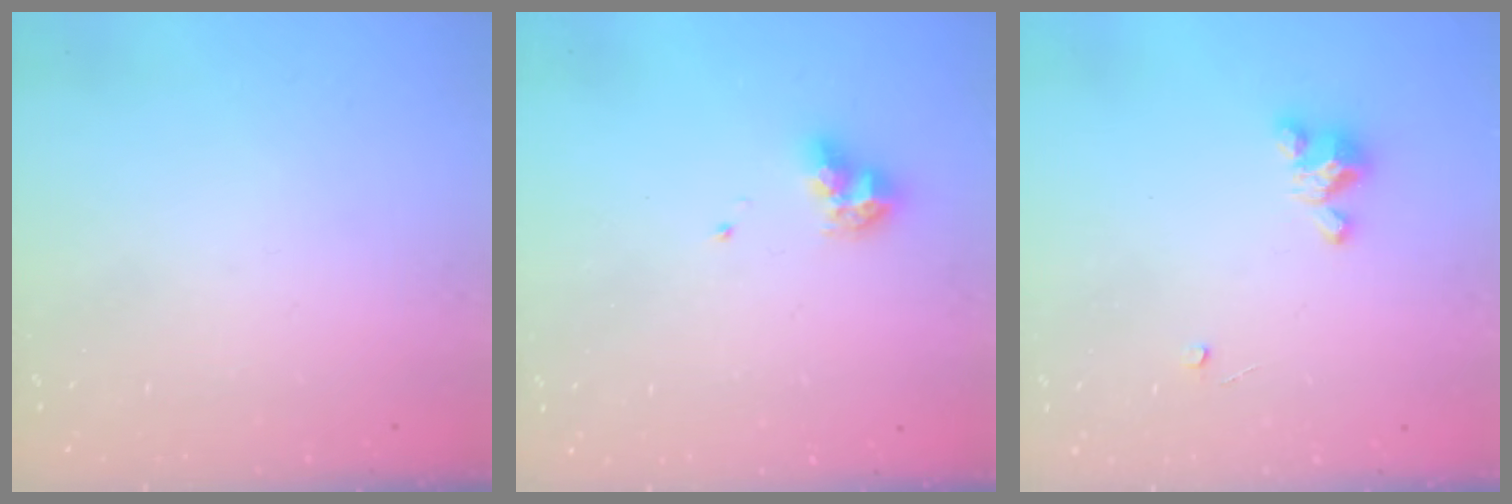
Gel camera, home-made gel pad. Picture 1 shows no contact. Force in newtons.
{"total": 8.5, "press": 8.4, "slide": 0.9}
{"total": 3.5, "press": 3.5, "slide": 0.2}